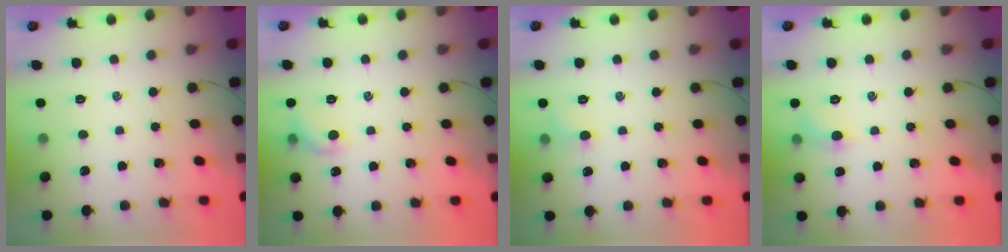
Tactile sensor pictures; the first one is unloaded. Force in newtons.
{"total": 6.9, "press": 6.8, "slide": 1.3}
{"total": 4.7, "press": 4.6, "slide": 1.1}
{"total": 5.9, "press": 5.6, "slide": 2.1}